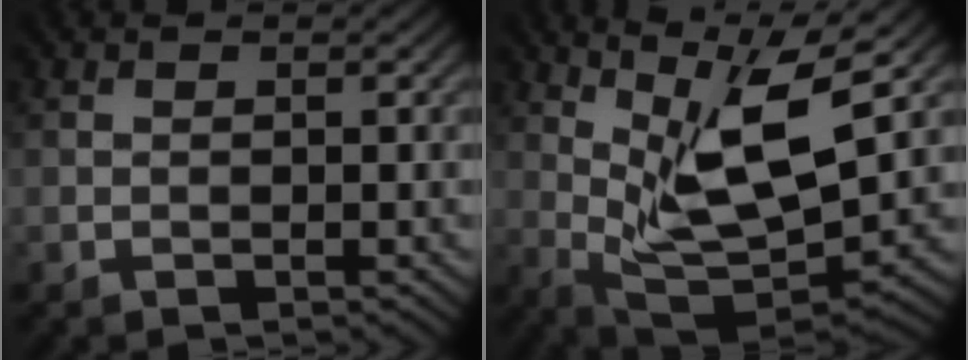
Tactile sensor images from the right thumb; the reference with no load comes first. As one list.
[{"total": 12.2, "force": [5.1, 3.4, 10.6], "torque": [-0.207, -0.009, 0.102]}]